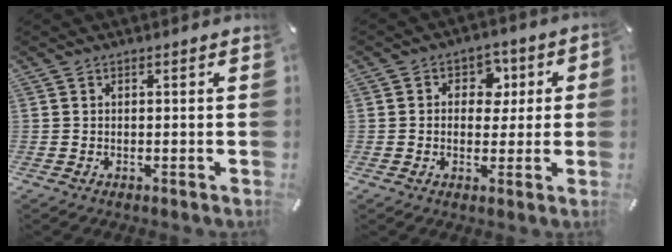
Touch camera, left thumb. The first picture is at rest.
{"total": 7.3, "force": [0.4, 6.1, 4.0], "torque": [-0.046, 0.009, -0.001]}